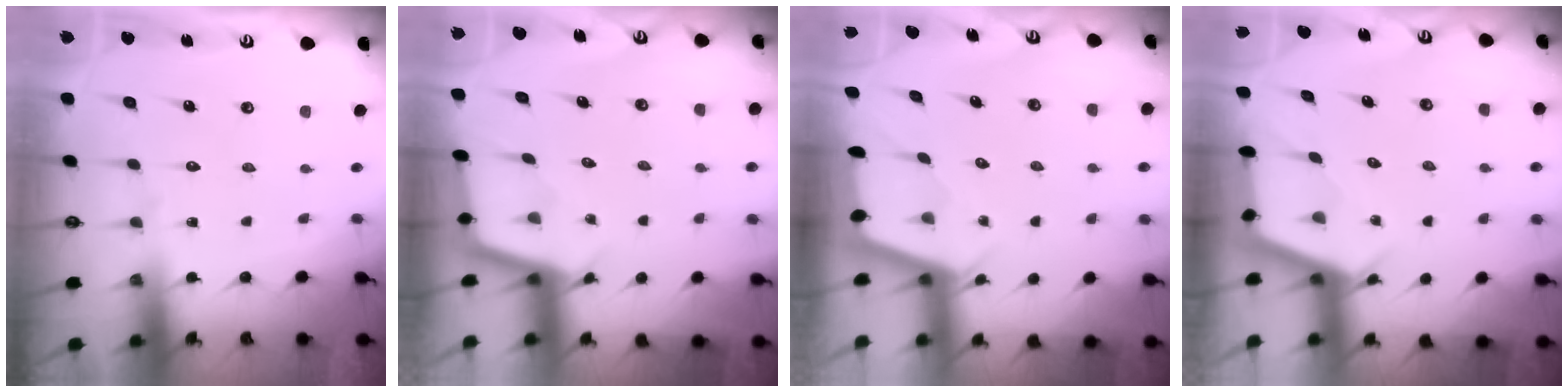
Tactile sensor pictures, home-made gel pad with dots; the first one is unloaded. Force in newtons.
{"total": 2.5, "press": 2.5, "slide": 0.2}
{"total": 2.2, "press": 2.1, "slide": 0.3}
{"total": 2.9, "press": 2.9, "slide": 0.3}